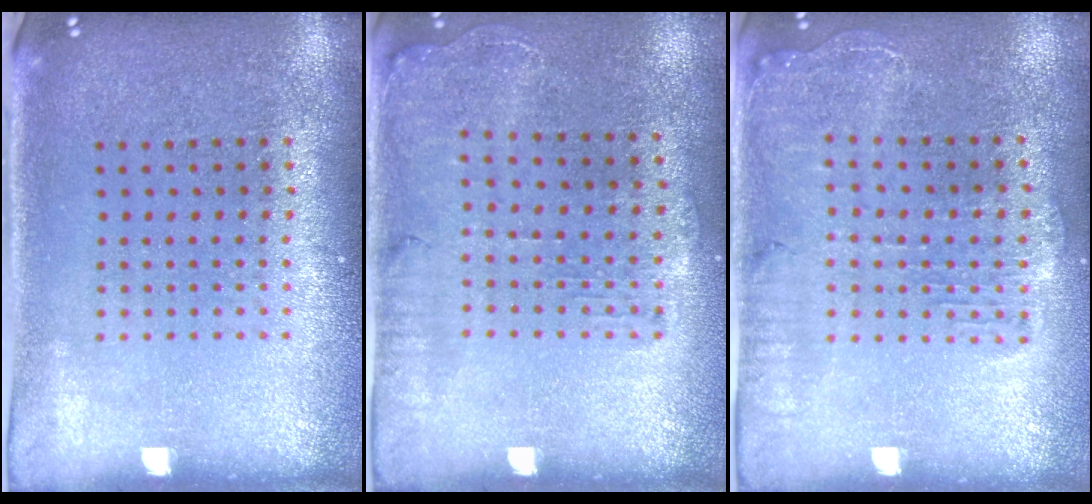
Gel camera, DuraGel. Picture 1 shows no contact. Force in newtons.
{"total": 1.3, "press": 1.3, "slide": 0.3}
{"total": 1.7, "press": 1.6, "slide": 0.5}